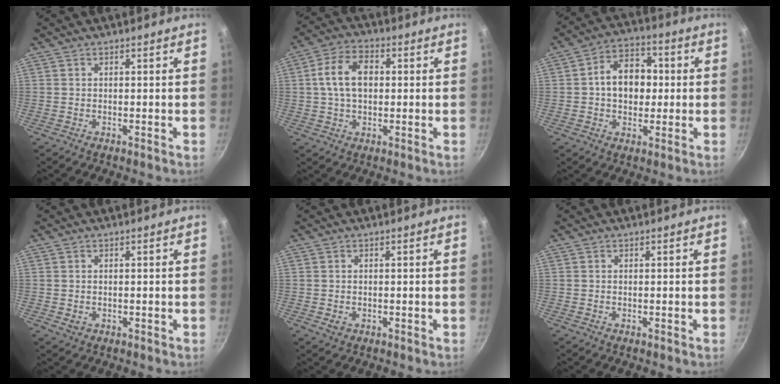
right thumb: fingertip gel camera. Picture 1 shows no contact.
{"total": 9.7, "force": [1.1, 6.4, 7.2], "torque": [-0.115, 0.019, 0.012]}
{"total": 11.1, "force": [0.5, 8.2, 7.5], "torque": [-0.080, 0.020, -0.004]}
{"total": 1.5, "force": [0.1, 1.1, 1.0], "torque": [-0.013, -0.003, 0.002]}
{"total": 1.5, "force": [-0.1, 1.1, 1.0], "torque": [-0.015, -0.001, 0.001]}
{"total": 0.0}